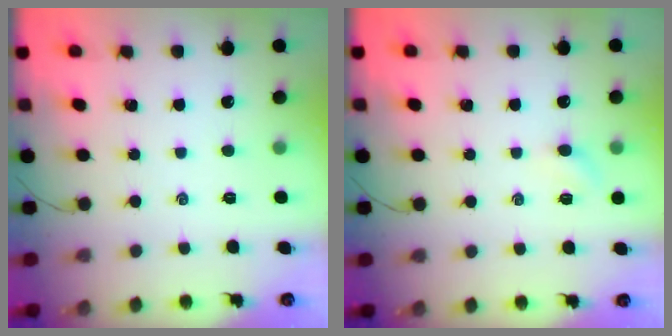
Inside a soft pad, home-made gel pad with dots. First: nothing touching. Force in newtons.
{"total": 3.1, "press": 2.9, "slide": 0.9}